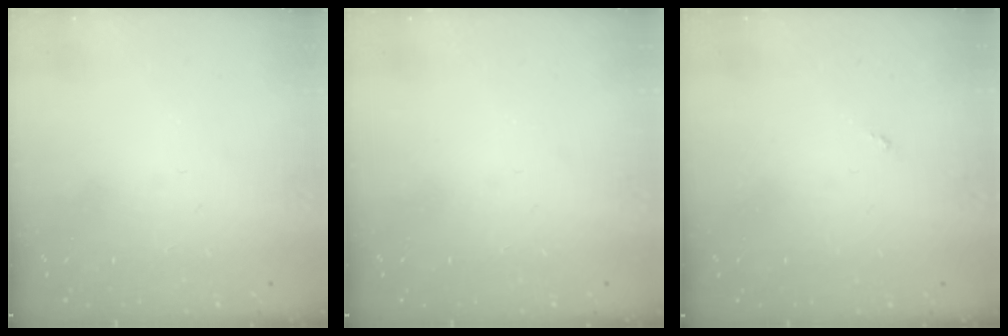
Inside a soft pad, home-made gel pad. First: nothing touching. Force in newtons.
{"total": 0.0}
{"total": 0.0}